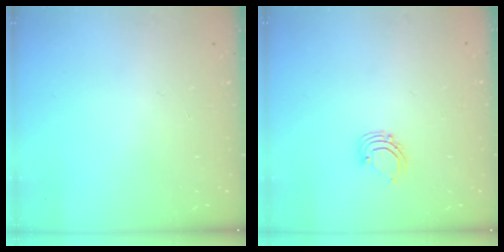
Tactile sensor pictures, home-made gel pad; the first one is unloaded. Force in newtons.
{"total": 2.9, "press": 2.9, "slide": 0.2}